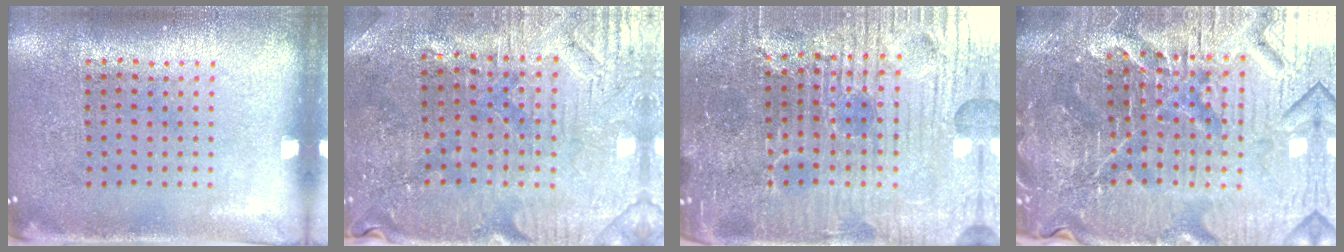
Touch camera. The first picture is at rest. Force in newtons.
{"total": 1.4, "press": 1.4, "slide": 0.4}
{"total": 6.3, "press": 5.8, "slide": 2.3}
{"total": 7.2, "press": 6.4, "slide": 3.3}